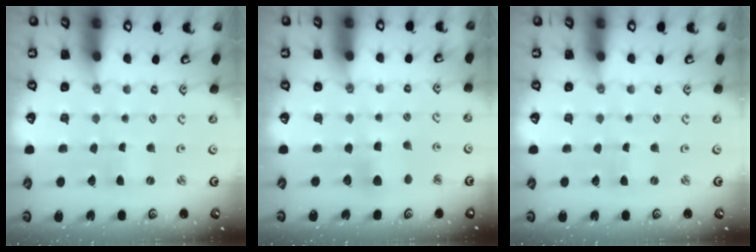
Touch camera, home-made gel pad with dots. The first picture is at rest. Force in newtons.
{"total": 6.5, "press": 6.5, "slide": 0.6}
{"total": 0.0}